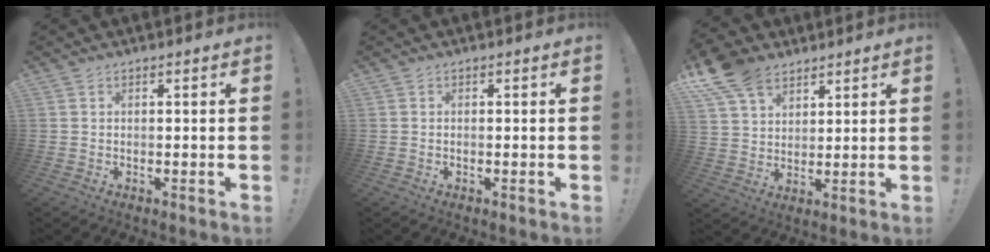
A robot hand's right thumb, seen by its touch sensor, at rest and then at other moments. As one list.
[{"total": 0.0}, {"total": 11.5, "force": [7.8, 7.1, 4.7], "torque": [-0.090, -0.039, 0.154]}]